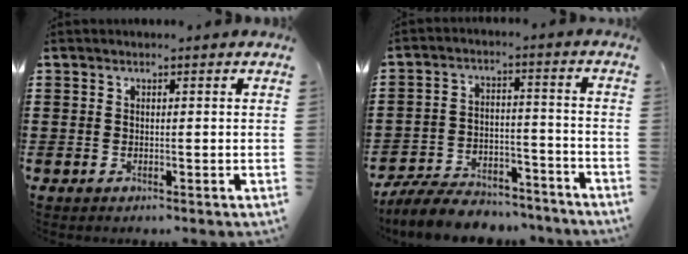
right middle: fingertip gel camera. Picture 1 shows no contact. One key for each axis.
{"total": 8.3, "fx": -7.8, "fy": 1.8, "fz": 2.3, "tx": -0.041, "ty": 0.023, "tz": -0.151}